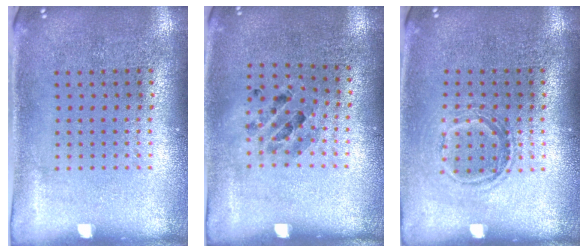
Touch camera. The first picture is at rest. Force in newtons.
{"total": 0.8, "press": 0.8, "slide": 0.0}
{"total": 1.2, "press": 1.1, "slide": 0.5}